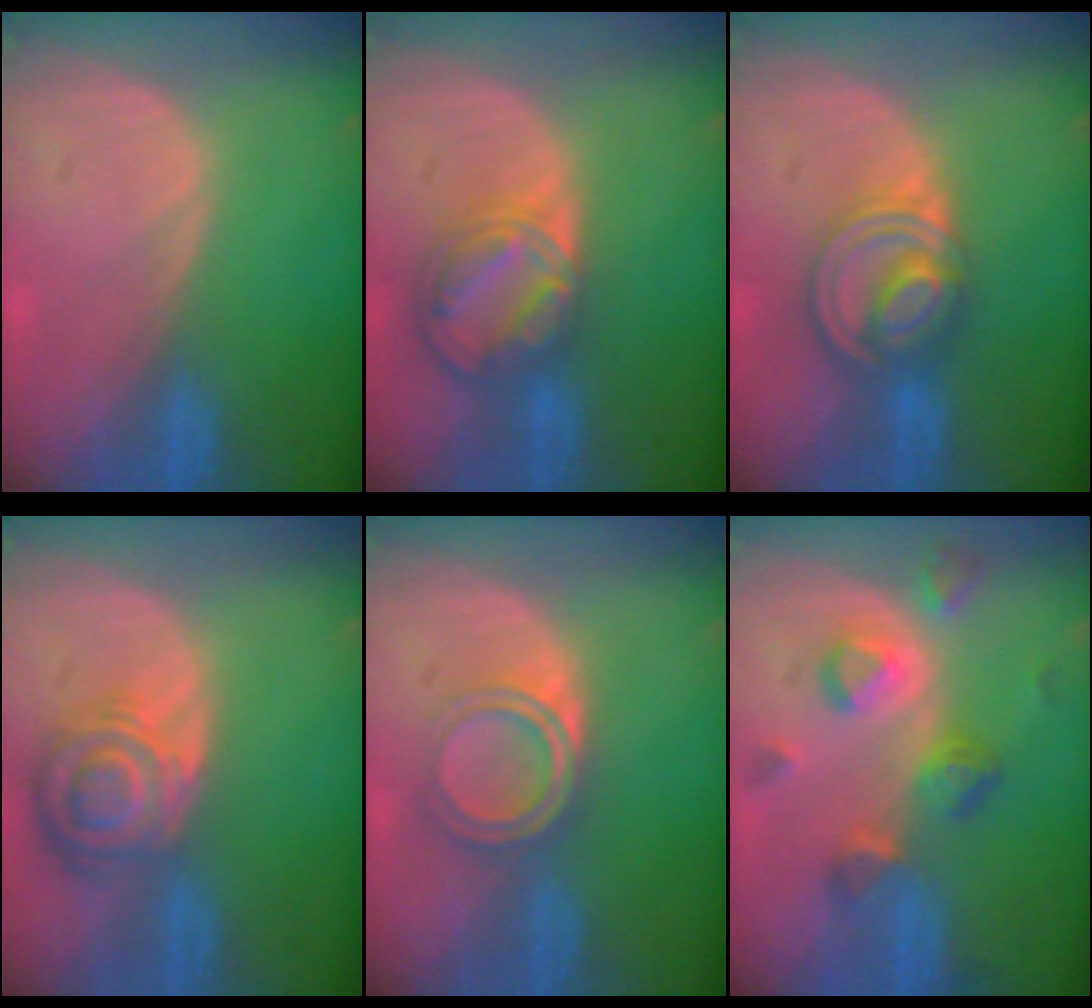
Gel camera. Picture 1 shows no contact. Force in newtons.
{"total": 8.6, "press": 7.2, "slide": 4.6}
{"total": 7.9, "press": 6.8, "slide": 4.1}
{"total": 8.3, "press": 7.3, "slide": 4.0}
{"total": 4.9, "press": 4.8, "slide": 1.4}
{"total": 7.2, "press": 7.1, "slide": 1.0}